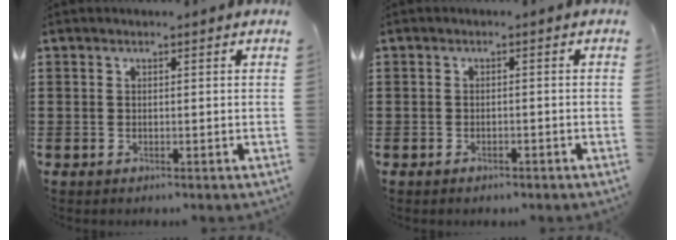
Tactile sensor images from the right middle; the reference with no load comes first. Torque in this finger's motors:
{"motor_torque": [-0.12, 0.19, -0.12, -0.02]}